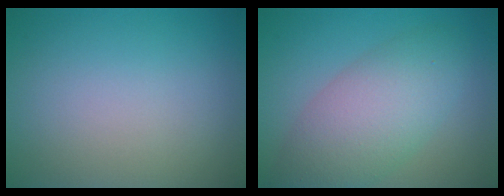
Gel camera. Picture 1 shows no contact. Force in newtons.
{"total": 6.4, "press": 6.4, "slide": 0.2}